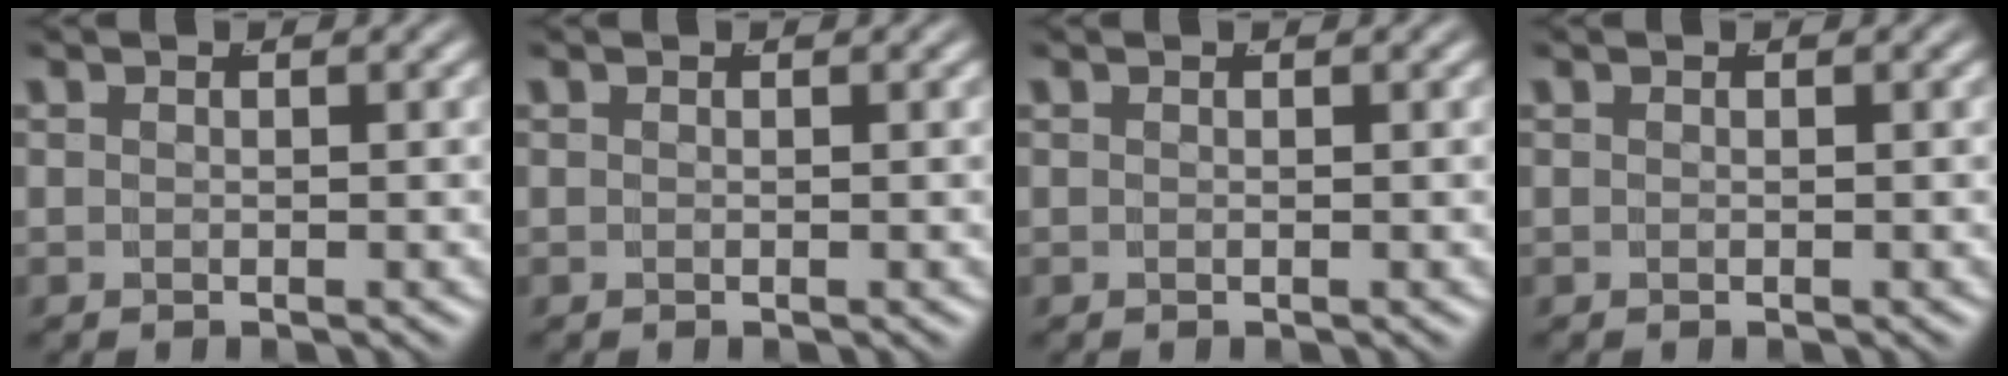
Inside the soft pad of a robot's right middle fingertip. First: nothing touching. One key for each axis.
{"total": 0.0}
{"total": 0.0}
{"total": 0.0}